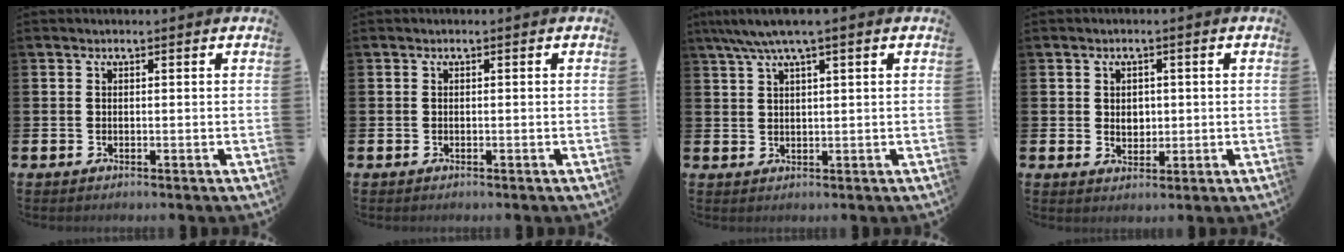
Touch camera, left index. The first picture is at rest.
{"total": 0.0}
{"total": 4.5, "force": [3.2, 0.3, 3.0], "torque": [-0.072, 0.001, 0.059]}
{"total": 2.1, "force": [0.9, 1.7, 0.9], "torque": [-0.003, 0.002, 0.011]}